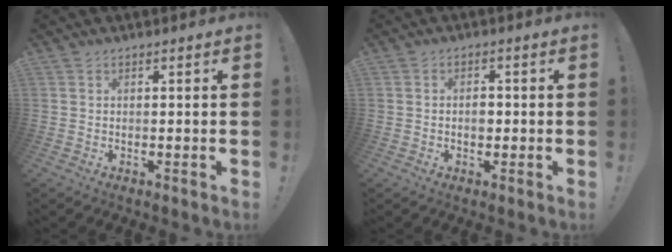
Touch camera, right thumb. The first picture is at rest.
{"total": 2.7, "force": [-0.5, 1.9, 1.9], "torque": [-0.020, 0.002, -0.013]}